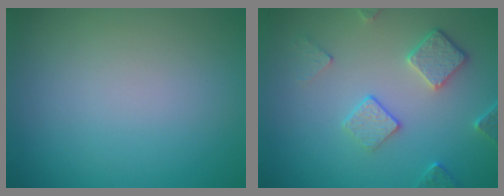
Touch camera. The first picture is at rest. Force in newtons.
{"total": 3.6, "press": 3.0, "slide": 2.0}